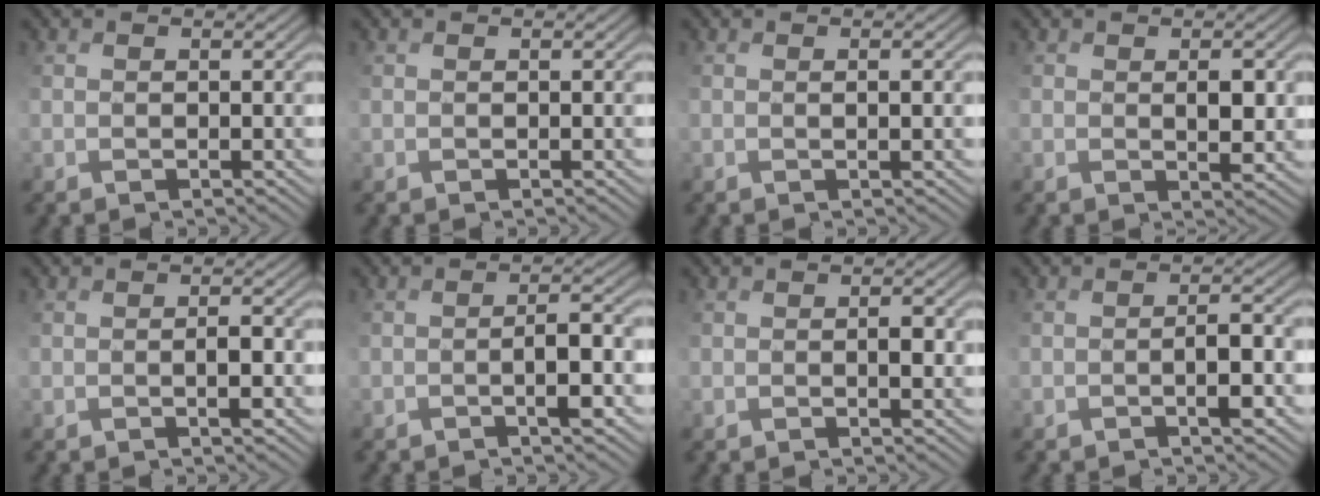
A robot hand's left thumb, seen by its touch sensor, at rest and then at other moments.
{"total": 0.0}
{"total": 1.4, "force": [0.6, -0.2, 1.2], "torque": [-0.019, 0.002, 0.016]}
{"total": 3.2, "force": [0.9, 1.7, 2.5], "torque": [-0.050, -0.001, 0.022]}
{"total": 2.2, "force": [-0.5, 0.7, 2.0], "torque": [-0.032, 0.002, -0.004]}
{"total": 3.7, "force": [-1.6, 0.6, 3.3], "torque": [-0.044, 0.010, -0.026]}
{"total": 2.4, "force": [0.1, 1.2, 2.1], "torque": [-0.035, 0.001, 0.004]}
{"total": 3.5, "force": [-1.6, 0.8, 3.0], "torque": [-0.038, 0.009, -0.022]}